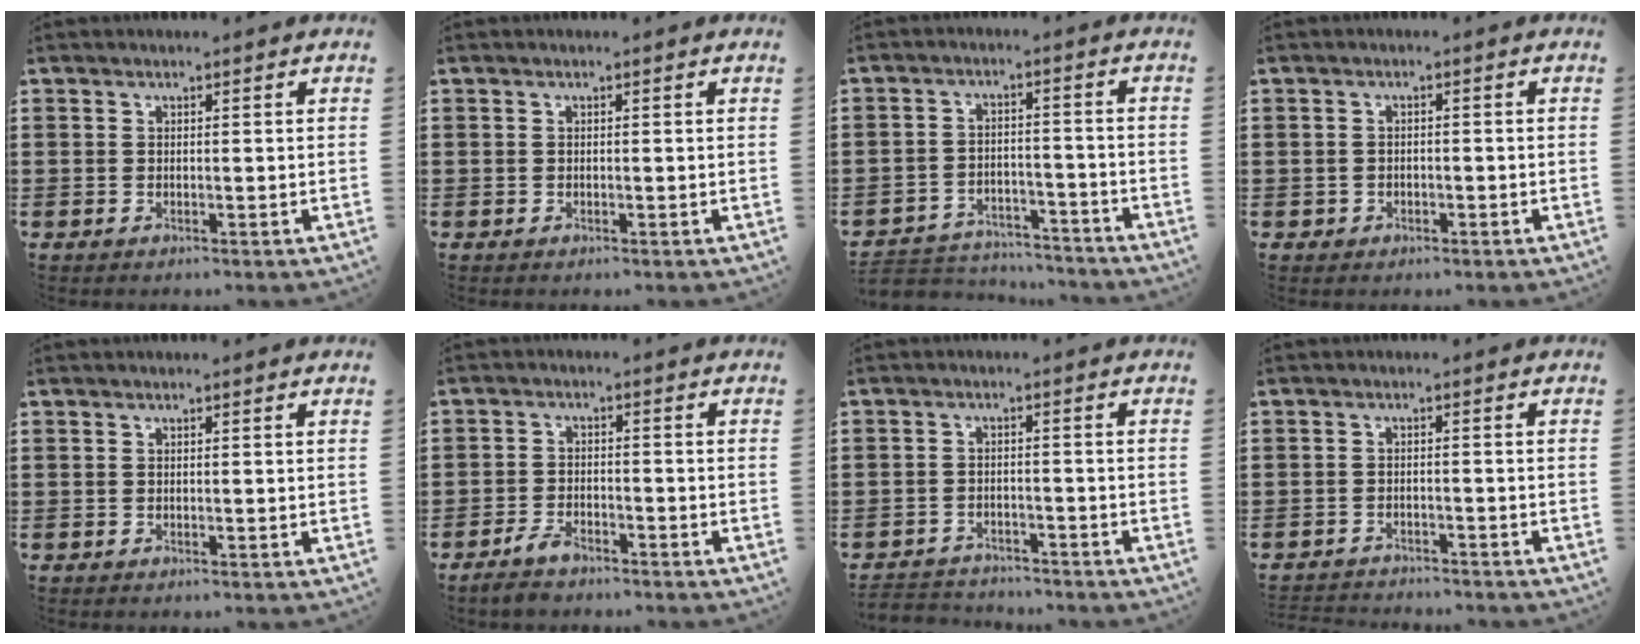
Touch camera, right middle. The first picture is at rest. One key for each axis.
{"total": 0.0}
{"total": 4.6, "fx": -4.5, "fy": 1.0, "fz": 0.0, "tx": -0.009, "ty": 0.008, "tz": -0.097}
{"total": 1.0, "fx": -0.6, "fy": 0.8, "fz": 0.2, "tx": -0.007, "ty": 0.001, "tz": -0.015}
{"total": 0.0}
{"total": 3.5, "fx": -3.0, "fy": 1.2, "fz": 1.2, "tx": -0.036, "ty": 0.002, "tz": -0.065}
{"total": 2.9, "fx": -2.8, "fy": 0.7, "fz": -0.3, "tx": -0.004, "ty": -0.001, "tz": -0.062}
{"total": 2.0, "fx": -2.0, "fy": 0.2, "fz": -0.1, "tx": -0.005, "ty": 0.000, "tz": -0.044}